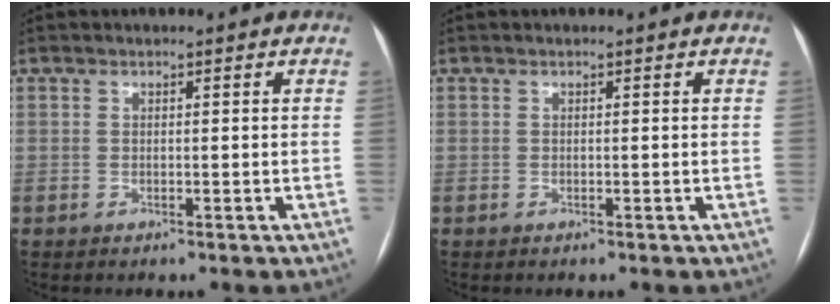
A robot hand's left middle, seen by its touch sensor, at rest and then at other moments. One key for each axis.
{"total": 0.0}